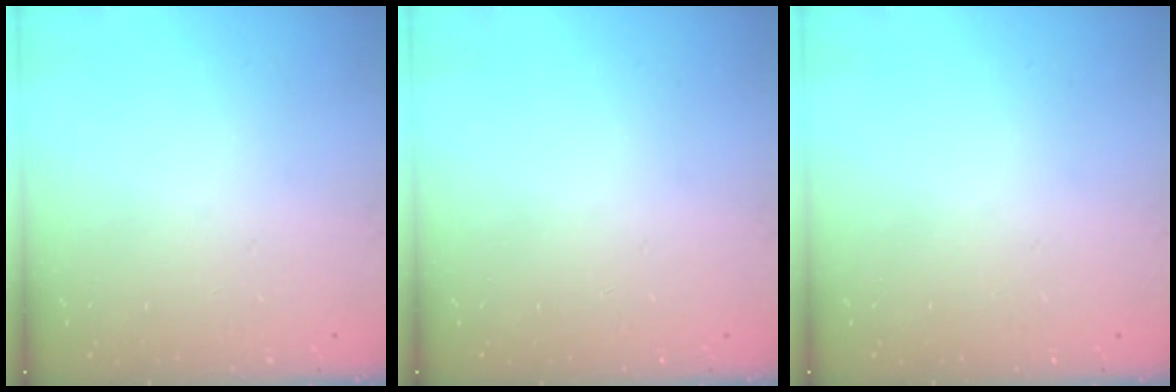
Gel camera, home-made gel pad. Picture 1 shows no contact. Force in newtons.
{"total": 0.0}
{"total": 0.0}